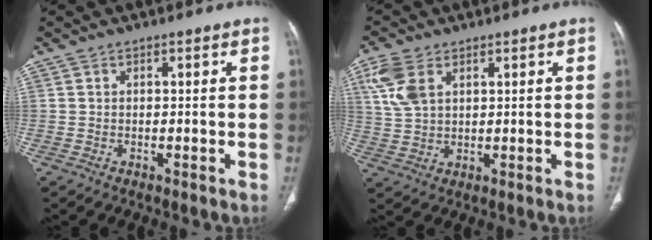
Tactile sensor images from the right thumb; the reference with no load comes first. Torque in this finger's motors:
{"motor_torque": [1.36, 1.11, 1.09, 0.60, 0.10]}